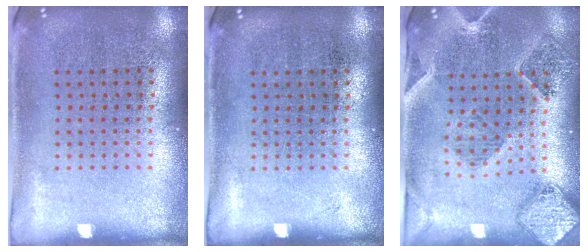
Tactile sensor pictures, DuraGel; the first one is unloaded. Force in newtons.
{"total": 0.0}
{"total": 1.6, "press": 1.5, "slide": 0.4}